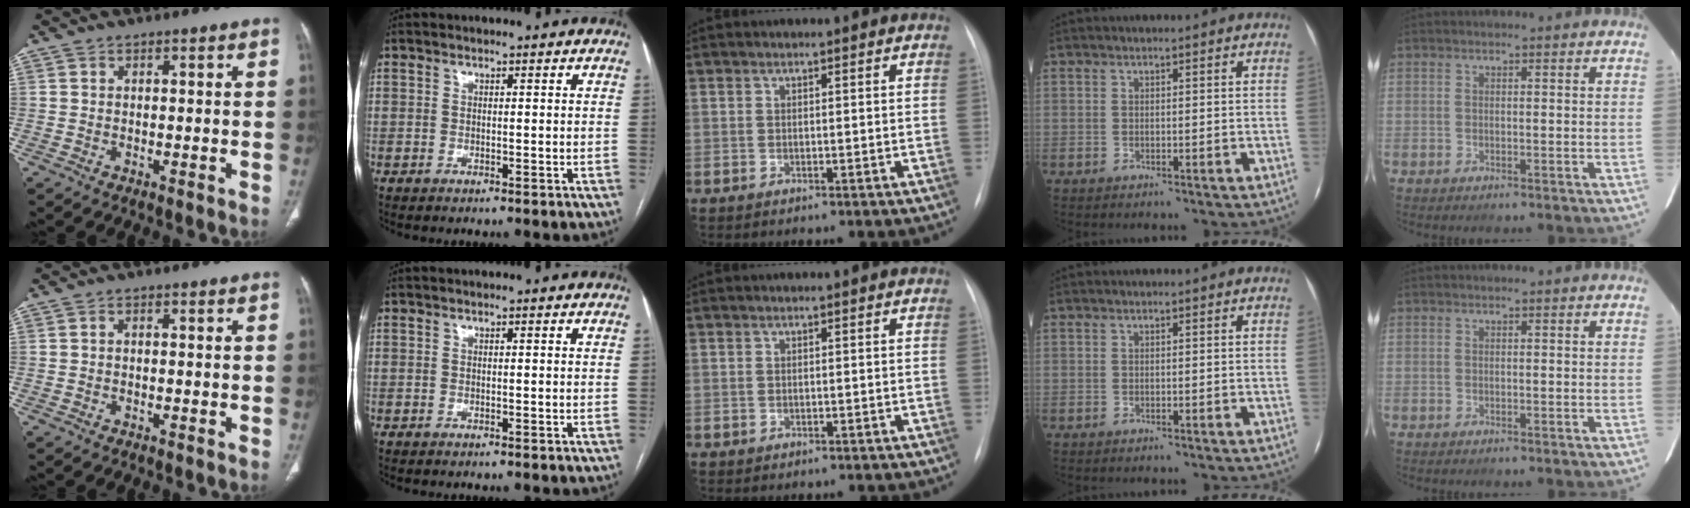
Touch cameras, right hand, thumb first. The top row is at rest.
{"thumb": {"total": 0.6, "force": [-0.1, 0.4, 0.4], "torque": [-0.005, 0.002, -0.007]}}